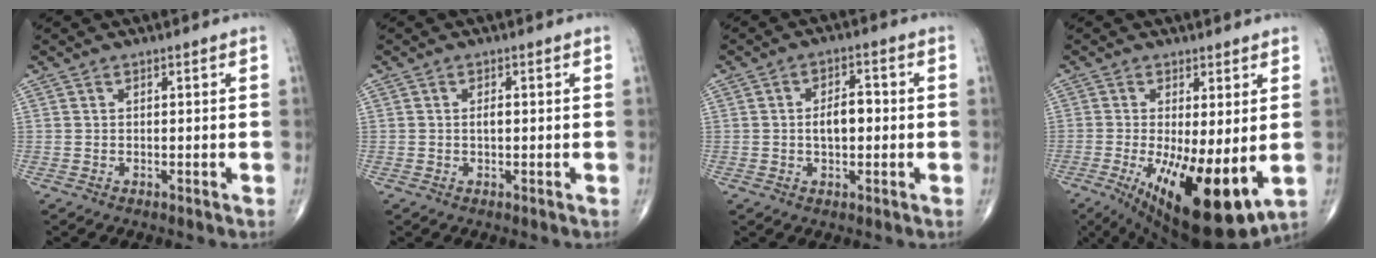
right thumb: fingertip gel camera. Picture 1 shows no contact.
{"total": 1.2, "force": [0.0, 0.5, 1.0], "torque": [-0.018, 0.001, -0.001]}
{"total": 5.4, "force": [-0.3, 2.9, 4.5], "torque": [-0.067, 0.014, -0.007]}
{"total": 17.0, "force": [-3.5, 5.8, 15.5], "torque": [-0.242, -0.032, -0.033]}